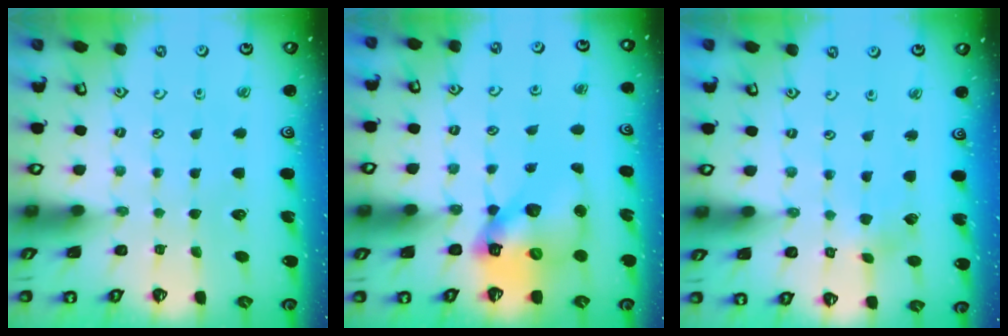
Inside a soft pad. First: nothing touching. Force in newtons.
{"total": 14.0, "press": 13.8, "slide": 2.3}
{"total": 2.0, "press": 2.0, "slide": 0.1}